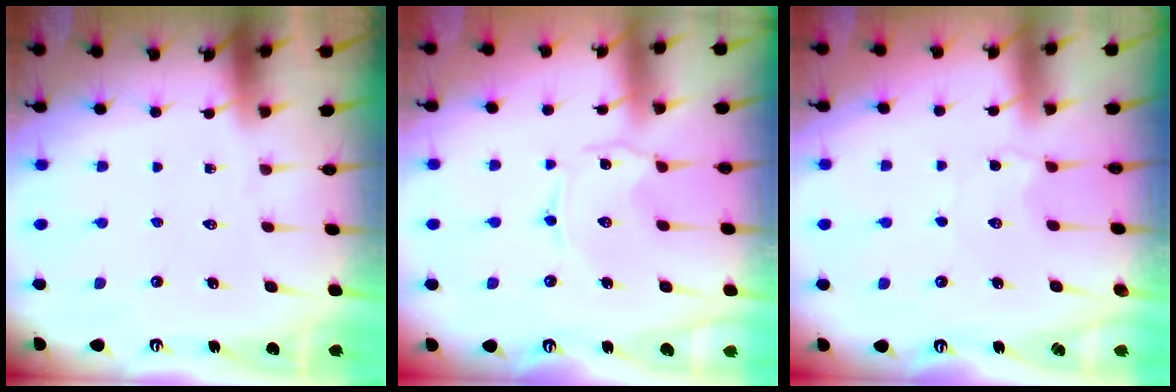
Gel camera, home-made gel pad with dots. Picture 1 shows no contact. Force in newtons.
{"total": 1.3, "press": 1.3, "slide": 0.2}
{"total": 2.1, "press": 2.1, "slide": 0.2}